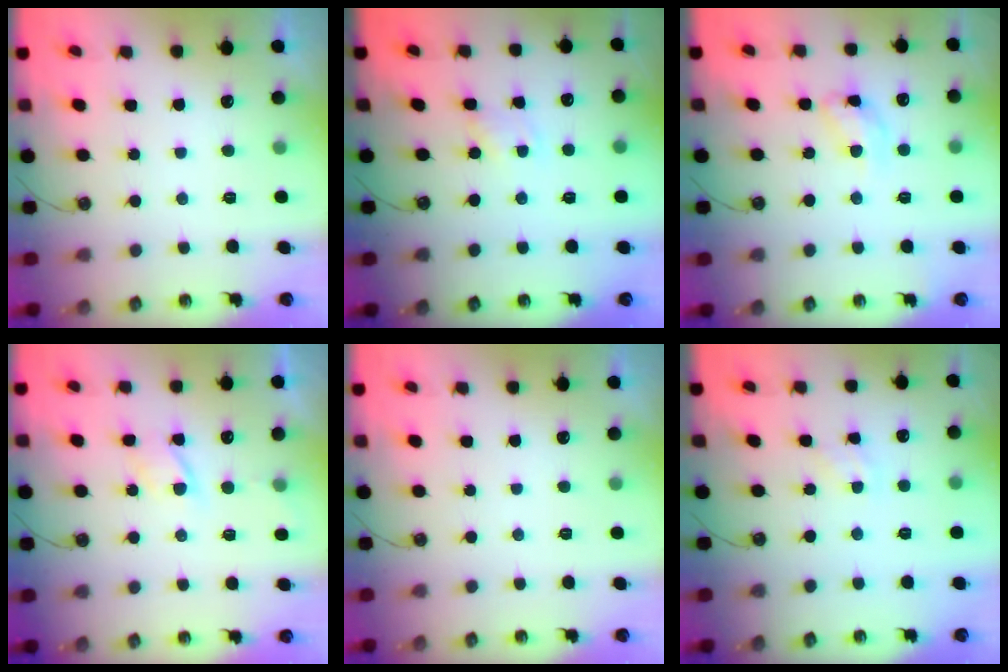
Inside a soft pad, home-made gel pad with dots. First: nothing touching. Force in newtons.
{"total": 1.9, "press": 1.9, "slide": 0.2}
{"total": 11.3, "press": 11.3, "slide": 0.8}
{"total": 4.5, "press": 4.4, "slide": 0.8}
{"total": 0.0}
{"total": 1.7, "press": 1.7, "slide": 0.3}